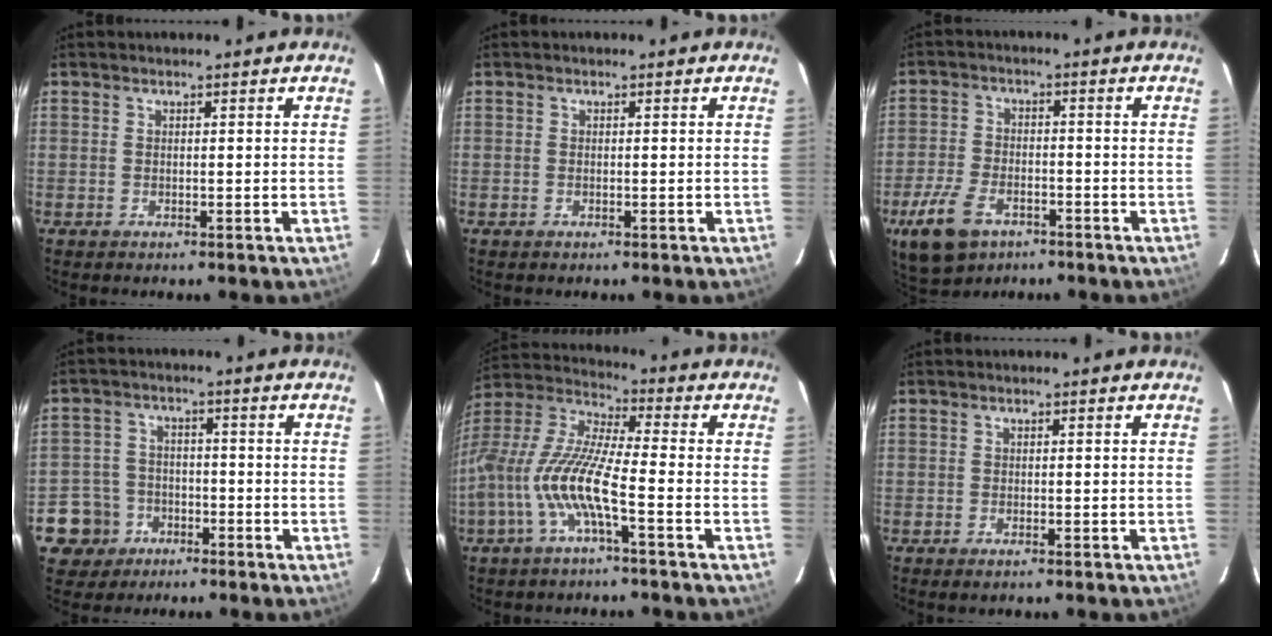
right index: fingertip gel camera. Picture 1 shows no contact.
{"total": 0.0}
{"total": 10.6, "force": [-6.2, 6.0, 6.1], "torque": [-0.154, -0.009, -0.113]}
{"total": 7.6, "force": [-3.6, 6.6, 0.8], "torque": [-0.042, 0.024, -0.056]}
{"total": 13.8, "force": [-4.9, 1.9, 12.7], "torque": [-0.256, -0.005, -0.103]}
{"total": 1.1, "force": [-0.8, 0.4, 0.6], "torque": [-0.012, -0.003, -0.016]}